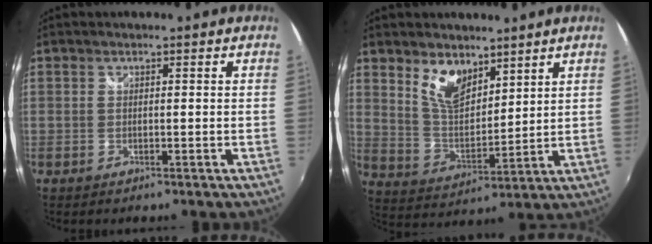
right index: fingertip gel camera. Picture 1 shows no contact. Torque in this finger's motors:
{"motor_torque": [0.15, 0.21, 0.14, 0.08]}